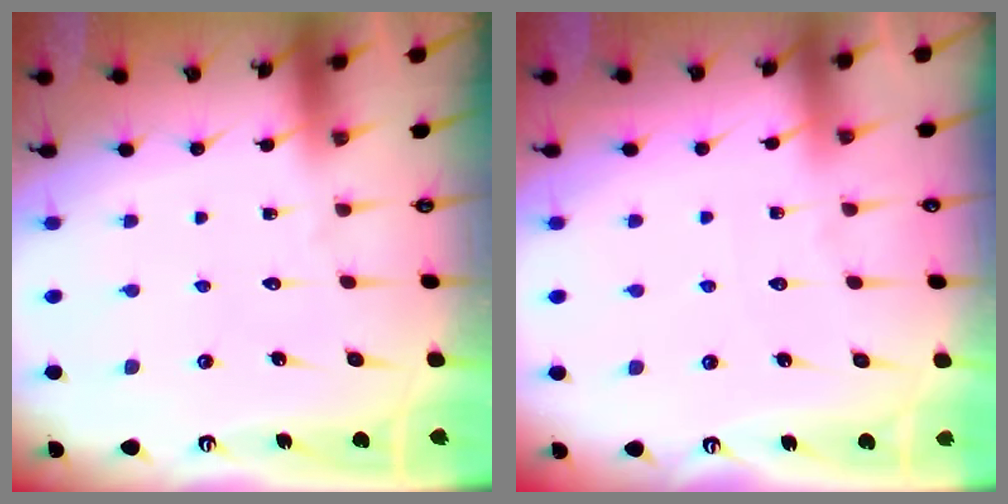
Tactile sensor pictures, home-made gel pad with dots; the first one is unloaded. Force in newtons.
{"total": 2.0, "press": 2.0, "slide": 0.4}